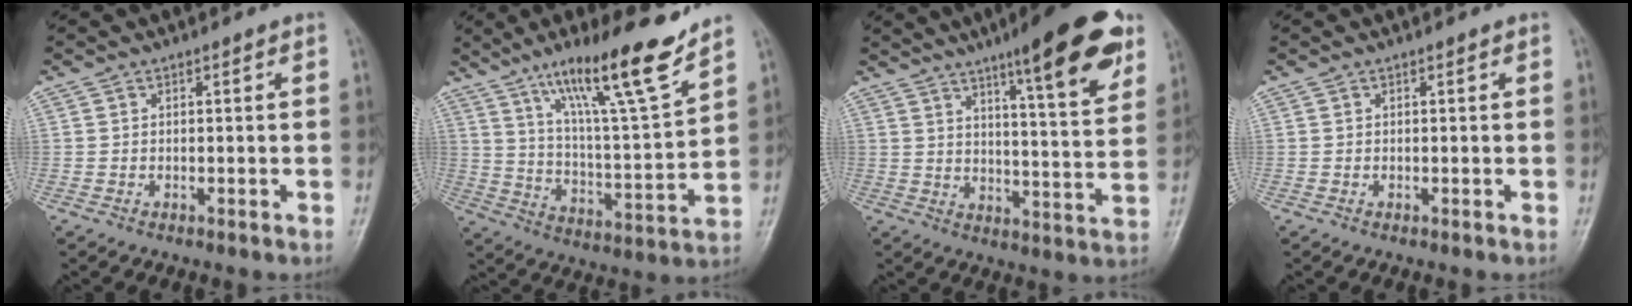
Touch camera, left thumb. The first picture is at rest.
{"total": 18.2, "force": [12.6, 2.1, 13.0], "torque": [-0.197, -0.070, 0.213]}
{"total": 17.7, "force": [10.4, 3.4, 13.9], "torque": [-0.168, -0.047, 0.150]}
{"total": 0.0}